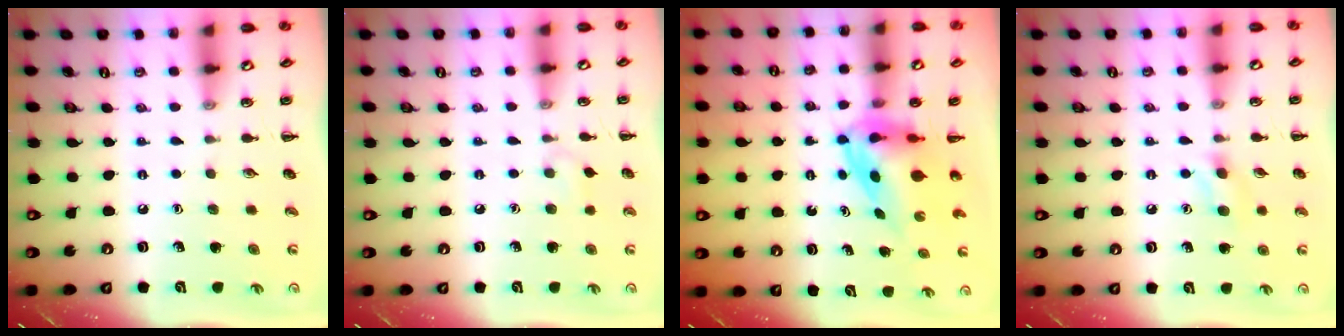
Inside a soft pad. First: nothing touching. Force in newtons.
{"total": 4.3, "press": 4.0, "slide": 1.7}
{"total": 3.8, "press": 3.7, "slide": 0.8}
{"total": 5.1, "press": 4.8, "slide": 1.7}